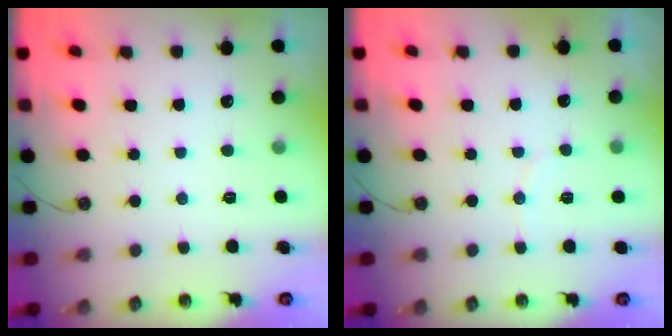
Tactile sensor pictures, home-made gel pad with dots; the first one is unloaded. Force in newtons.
{"total": 3.0, "press": 3.0, "slide": 0.2}